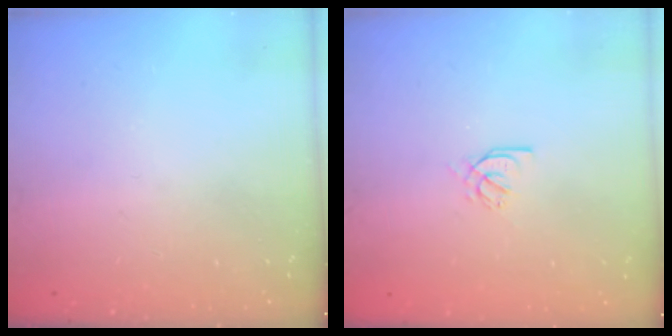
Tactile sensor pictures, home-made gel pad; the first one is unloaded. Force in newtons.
{"total": 3.5, "press": 3.5, "slide": 0.2}